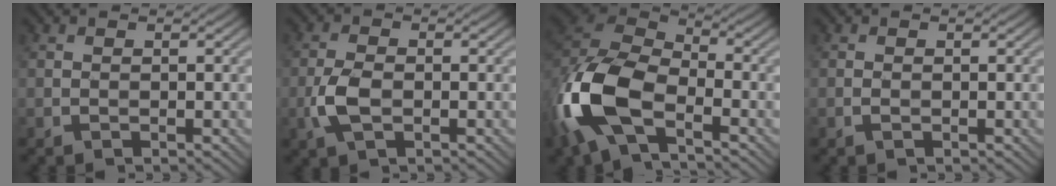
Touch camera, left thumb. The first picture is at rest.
{"total": 4.0, "force": [-1.1, 2.1, 3.3], "torque": [-0.083, -0.001, -0.028]}
{"total": 15.3, "force": [-5.9, 8.2, 11.5], "torque": [-0.297, -0.021, -0.125]}
{"total": 0.8, "force": [-0.2, 0.2, 0.8], "torque": [-0.016, 0.001, -0.003]}